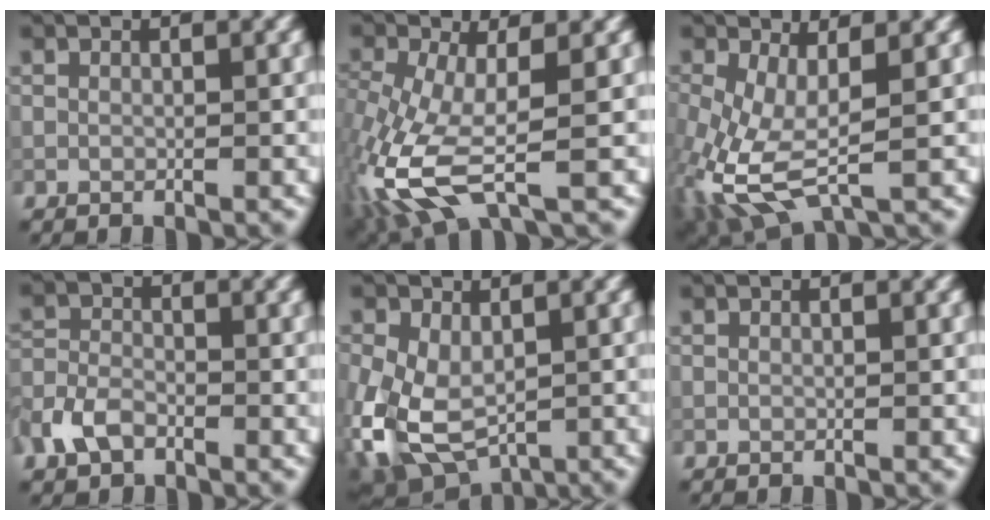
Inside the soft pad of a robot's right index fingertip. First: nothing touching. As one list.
[{"total": 9.1, "force": [-2.9, 3.7, 7.8], "torque": [-0.191, -0.017, -0.058]}, {"total": 6.7, "force": [-1.2, 3.0, 5.8], "torque": [-0.150, -0.010, -0.025]}, {"total": 3.6, "force": [-2.2, 2.1, 1.9], "torque": [-0.041, 0.002, -0.054]}, {"total": 7.9, "force": [-2.4, 4.7, 5.9], "torque": [-0.142, -0.019, -0.038]}, {"total": 0.0}]